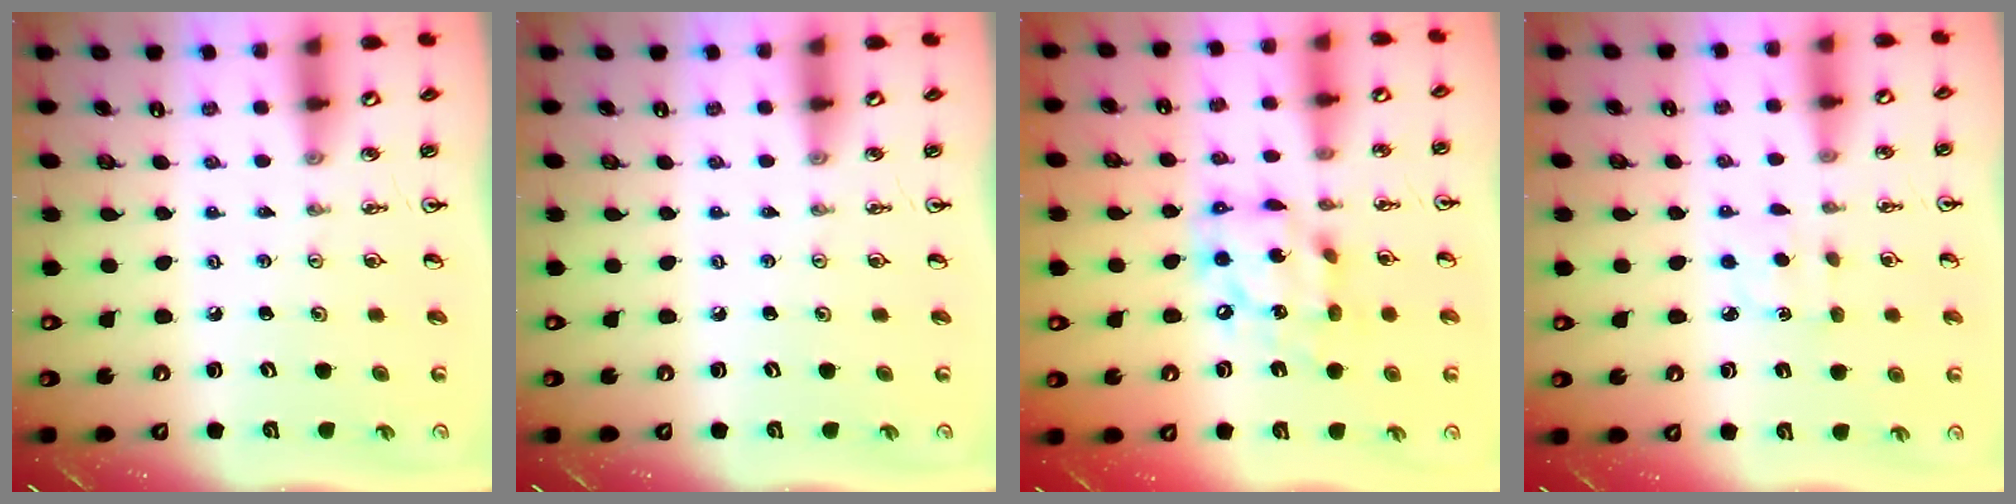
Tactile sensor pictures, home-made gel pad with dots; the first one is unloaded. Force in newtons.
{"total": 0.0}
{"total": 13.4, "press": 13.3, "slide": 1.5}
{"total": 3.7, "press": 3.6, "slide": 0.4}